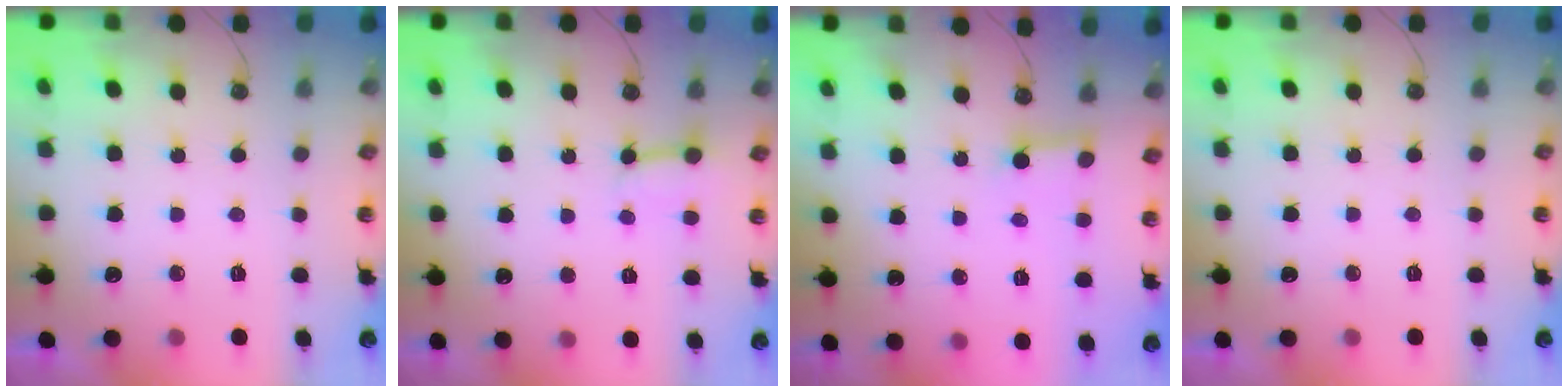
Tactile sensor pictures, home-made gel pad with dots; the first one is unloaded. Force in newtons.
{"total": 4.1, "press": 4.1, "slide": 0.3}
{"total": 3.0, "press": 3.0, "slide": 0.4}
{"total": 0.0}